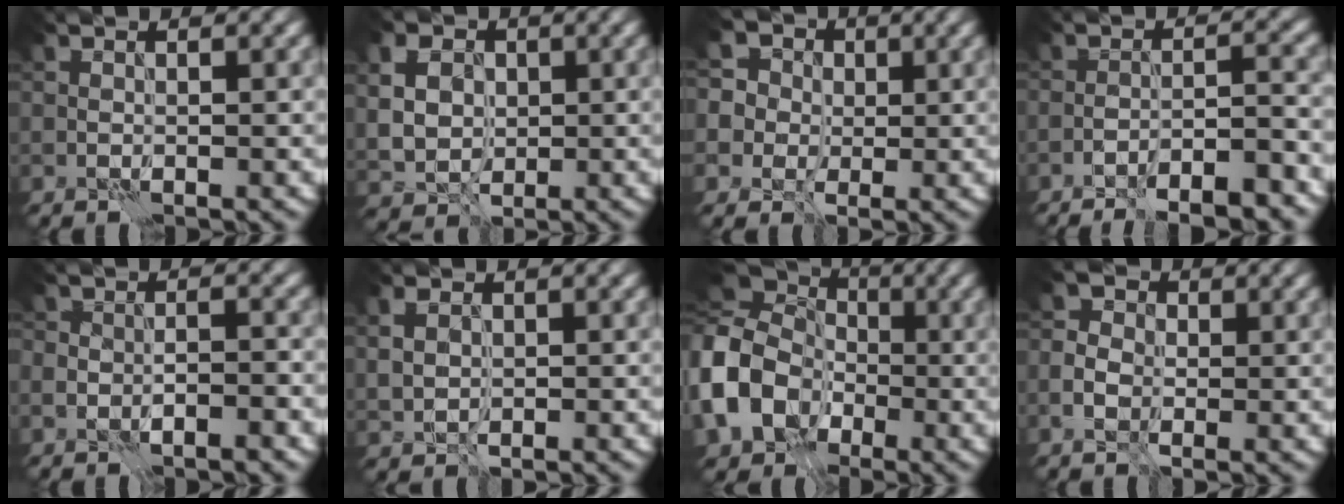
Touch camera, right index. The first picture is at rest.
{"total": 6.3, "force": [1.7, 5.1, 3.3], "torque": [-0.073, 0.021, 0.020]}
{"total": 9.5, "force": [3.3, 7.9, 4.0], "torque": [-0.074, 0.028, 0.016]}
{"total": 8.0, "force": [-6.5, 1.8, 4.4], "torque": [-0.054, 0.016, -0.083]}
{"total": 2.6, "force": [-1.6, 1.4, 1.5], "torque": [-0.016, 0.008, -0.030]}
{"total": 2.5, "force": [0.5, 1.9, 1.5], "torque": [-0.031, 0.002, 0.010]}
{"total": 12.5, "force": [-2.3, 10.3, 6.6], "torque": [-0.160, -0.025, -0.059]}
{"total": 3.2, "force": [-0.8, 2.5, 1.8], "torque": [-0.036, 0.002, -0.019]}